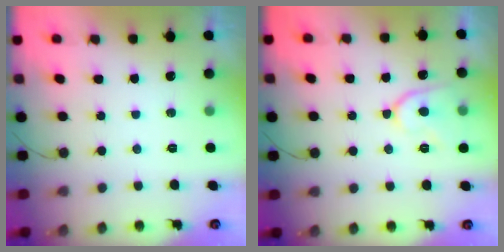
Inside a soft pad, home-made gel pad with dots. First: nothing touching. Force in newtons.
{"total": 10.1, "press": 10.1, "slide": 1.3}